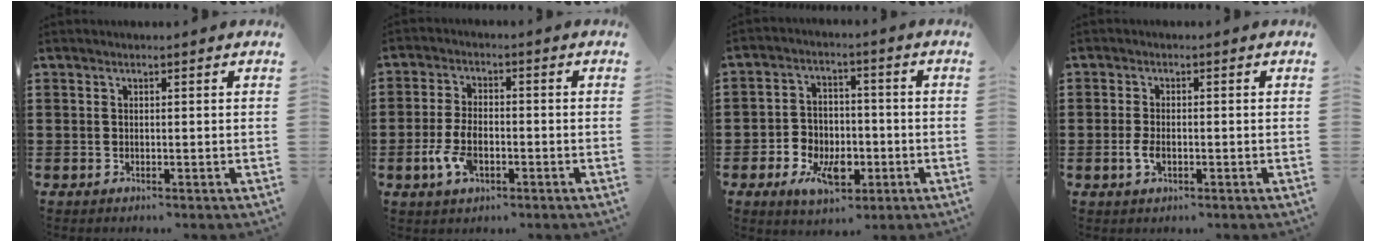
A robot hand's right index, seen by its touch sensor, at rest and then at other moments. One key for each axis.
{"total": 5.5, "fx": -2.0, "fy": 2.8, "fz": 4.2, "tx": -0.100, "ty": -0.002, "tz": -0.040}
{"total": 7.1, "fx": -2.8, "fy": 4.8, "fz": 4.4, "tx": -0.081, "ty": 0.009, "tz": -0.050}
{"total": 2.7, "fx": -0.7, "fy": 1.5, "fz": 2.1, "tx": -0.054, "ty": -0.005, "tz": -0.016}